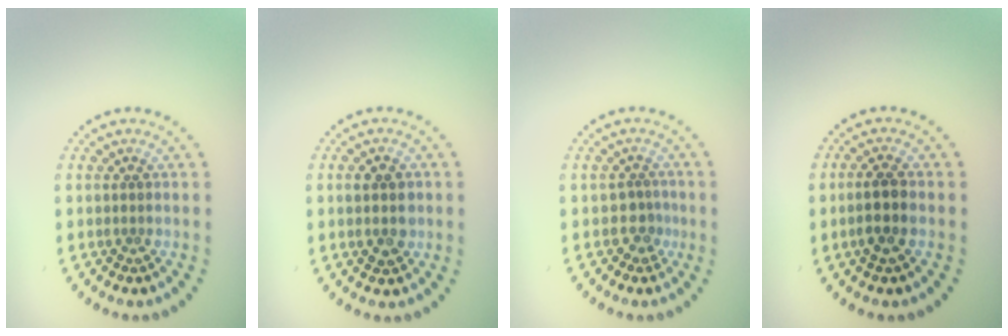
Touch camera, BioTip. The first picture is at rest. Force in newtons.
{"total": 2.7, "press": 2.7, "slide": 0.1}
{"total": 1.7, "press": 1.2, "slide": 1.3}
{"total": 2.6, "press": 2.4, "slide": 0.9}